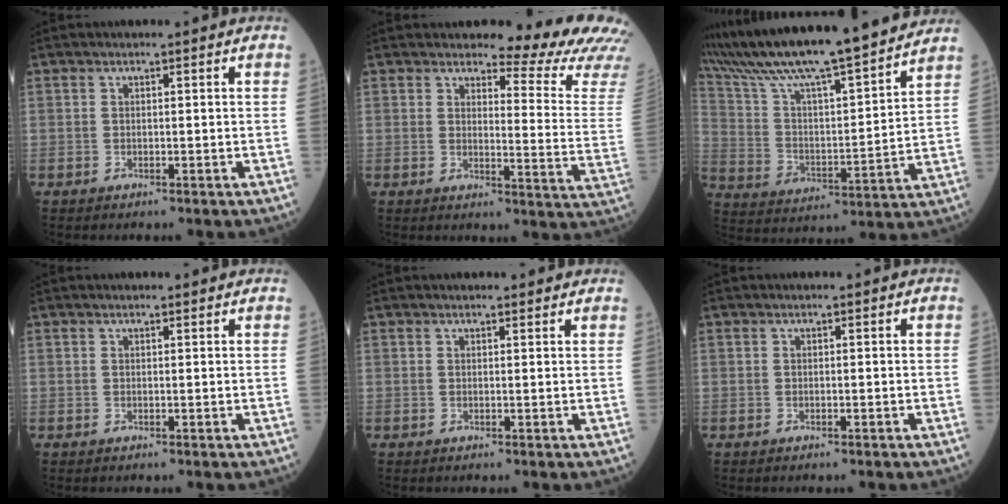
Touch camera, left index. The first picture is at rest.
{"total": 13.3, "force": [12.9, 0.1, 3.5], "torque": [-0.039, -0.119, 0.124]}
{"total": 22.0, "force": [19.5, 0.6, 10.1], "torque": [-0.185, -0.007, 0.316]}
{"total": 1.4, "force": [1.3, 0.3, 0.4], "torque": [-0.011, 0.008, 0.013]}
{"total": 2.7, "force": [2.5, 0.7, 0.8], "torque": [-0.011, 0.009, 0.022]}
{"total": 0.0}